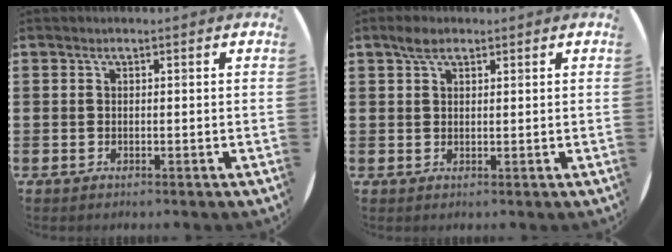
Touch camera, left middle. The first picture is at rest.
{"total": 2.4, "force": [1.7, 1.1, 1.2], "torque": [-0.017, 0.004, 0.030]}